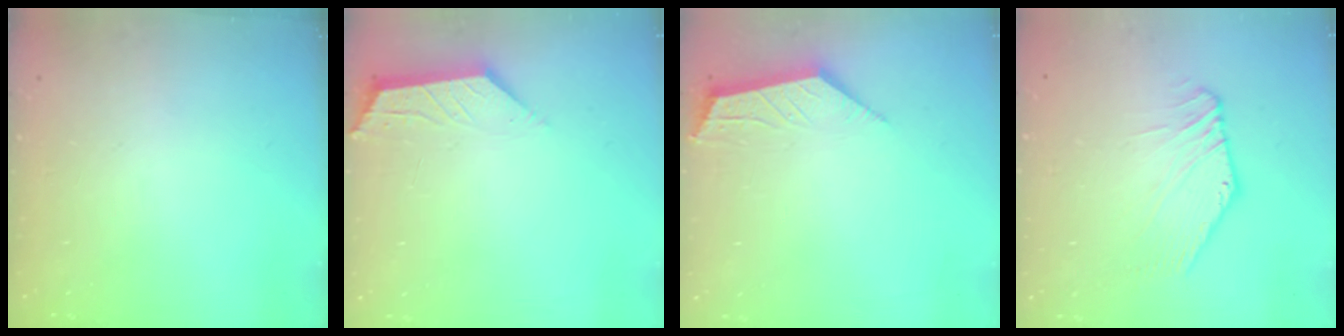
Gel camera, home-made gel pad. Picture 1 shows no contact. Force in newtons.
{"total": 2.0, "press": 2.0, "slide": 0.4}
{"total": 4.2, "press": 4.1, "slide": 0.5}
{"total": 1.6, "press": 1.6, "slide": 0.2}